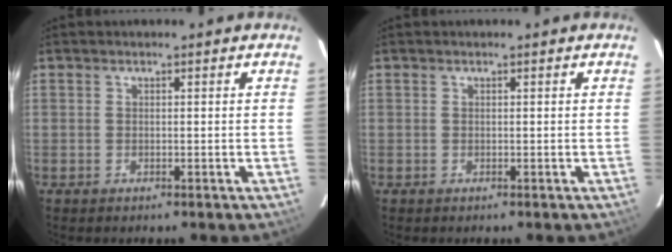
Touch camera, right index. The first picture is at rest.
{"total": 0.0}